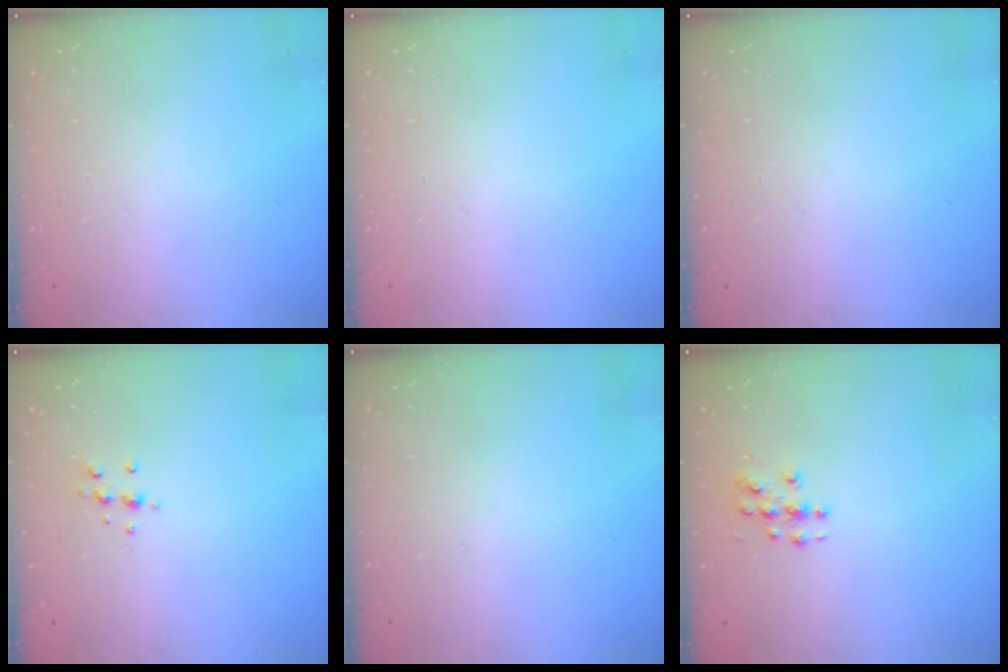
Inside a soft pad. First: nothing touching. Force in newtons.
{"total": 0.0}
{"total": 0.0}
{"total": 6.2, "press": 6.1, "slide": 0.8}
{"total": 0.0}
{"total": 3.9, "press": 3.9, "slide": 0.2}